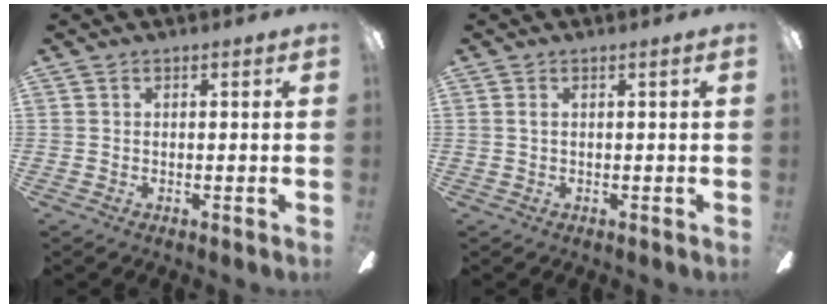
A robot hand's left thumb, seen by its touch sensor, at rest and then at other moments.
{"total": 1.2, "force": [0.1, 0.1, 1.2], "torque": [-0.020, 0.000, 0.001]}